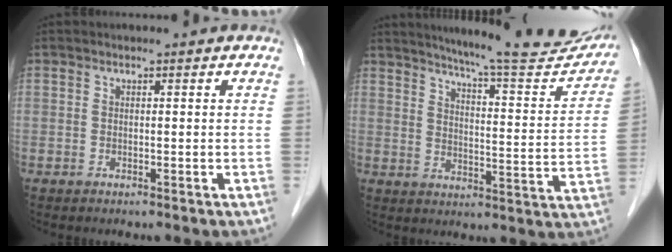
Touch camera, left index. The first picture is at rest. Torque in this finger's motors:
{"motor_torque": [0.59, -0.65, 0.43, 0.07]}